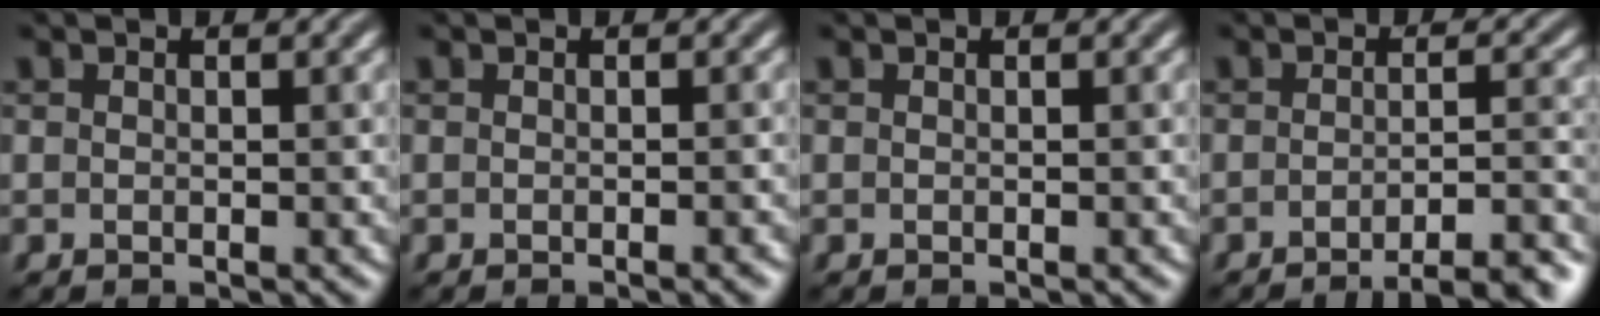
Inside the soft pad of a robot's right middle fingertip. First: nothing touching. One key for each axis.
{"total": 1.0, "fx": -0.4, "fy": 0.2, "fz": 0.8, "tx": -0.007, "ty": 0.000, "tz": -0.008}
{"total": 0.0}
{"total": 6.6, "fx": -4.9, "fy": 1.5, "fz": 4.2, "tx": -0.044, "ty": 0.010, "tz": -0.062}